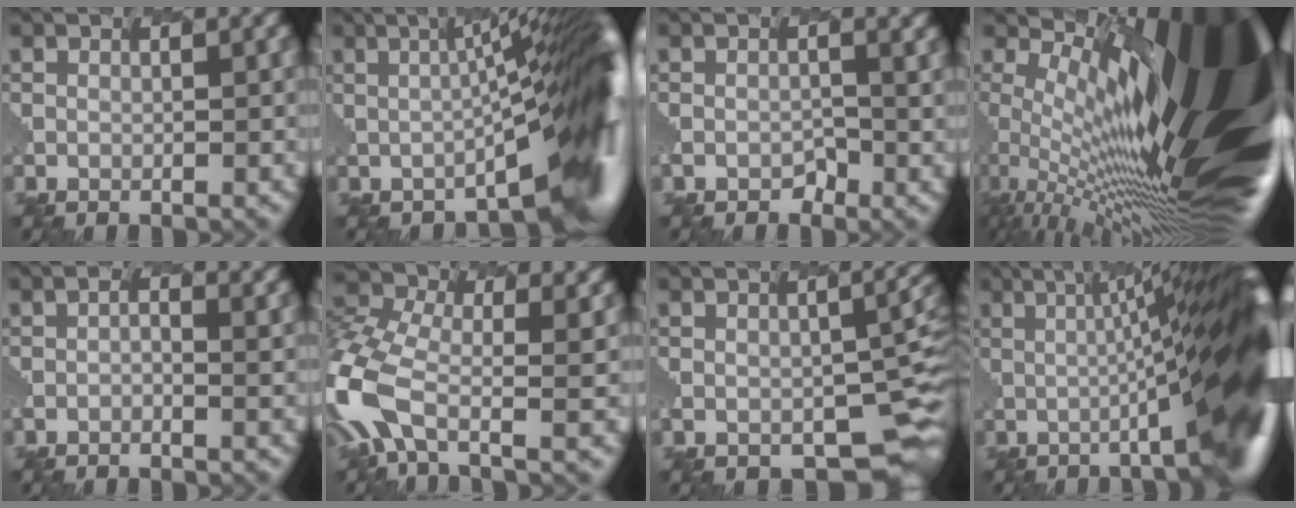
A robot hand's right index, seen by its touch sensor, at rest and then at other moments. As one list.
[{"total": 10.6, "force": [-0.7, 2.3, 10.4], "torque": [-0.112, 0.017, -0.027]}, {"total": 2.1, "force": [-0.5, -0.4, -2.0], "torque": [0.010, 0.004, -0.026]}, {"total": 18.2, "force": [4.0, 4.5, 17.2], "torque": [-0.221, 0.009, 0.051]}, {"total": 0.7, "force": [-0.4, -0.3, -0.5], "torque": [-0.006, 0.001, -0.020]}, {"total": 6.3, "force": [-2.4, 3.3, 4.7], "torque": [-0.158, -0.003, -0.077]}, {"total": 7.4, "force": [-2.1, 4.3, 5.6], "torque": [-0.073, -0.030, -0.019]}, {"total": 13.7, "force": [0.5, 2.5, 13.4], "torque": [-0.116, 0.031, -0.012]}]